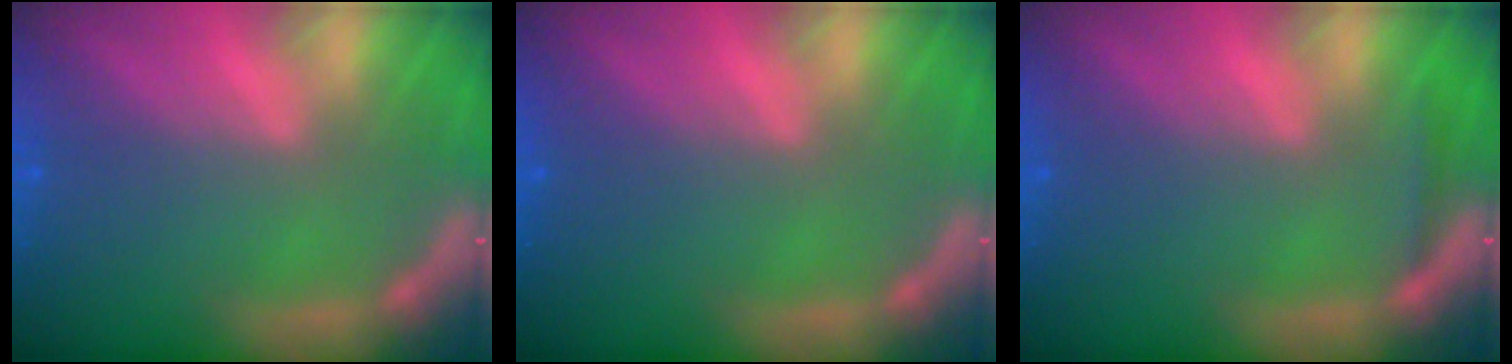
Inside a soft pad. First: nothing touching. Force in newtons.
{"total": 0.0}
{"total": 0.9}